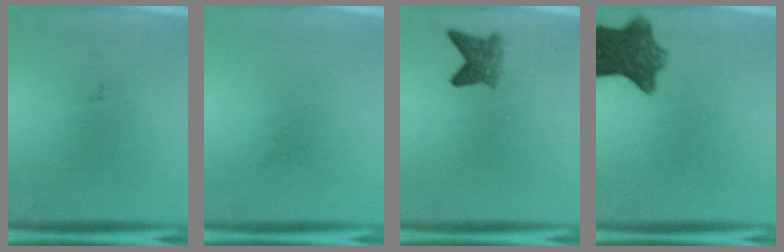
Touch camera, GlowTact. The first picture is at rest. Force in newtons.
{"total": 0.0}
{"total": 3.2}
{"total": 9.0}